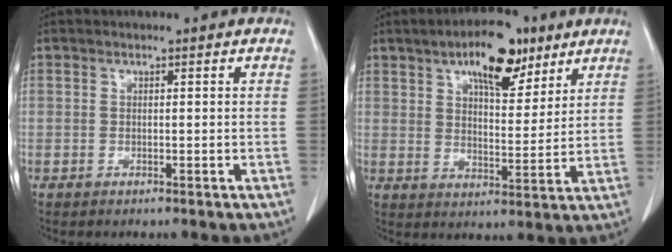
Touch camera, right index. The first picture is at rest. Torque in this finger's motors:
{"motor_torque": [0.56, 0.53, 0.21, 0.06]}